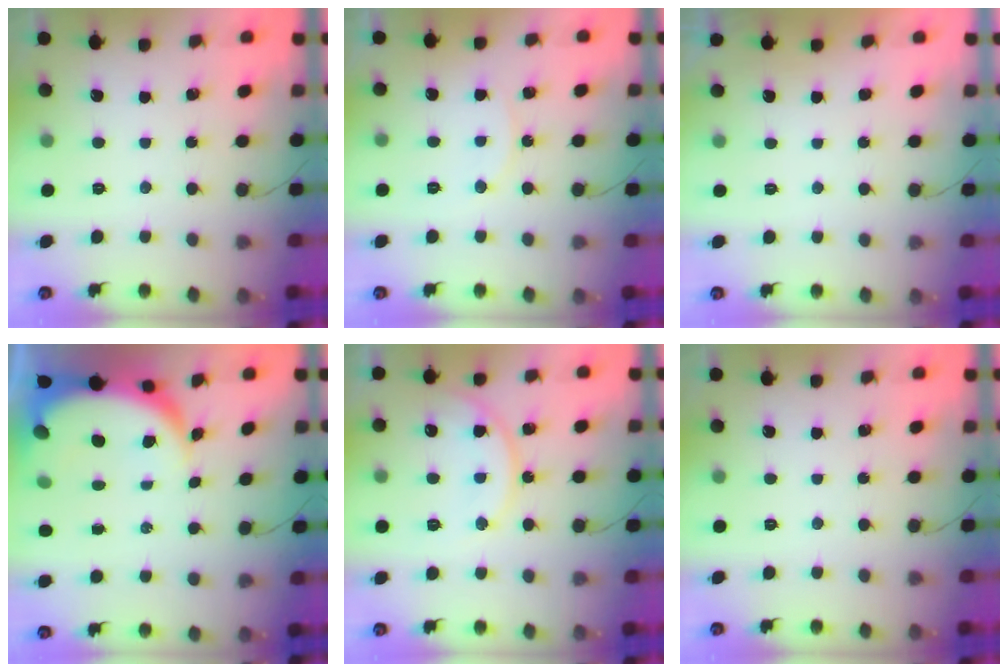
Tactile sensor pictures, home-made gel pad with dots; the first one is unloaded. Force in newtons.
{"total": 5.5, "press": 5.4, "slide": 0.6}
{"total": 1.1, "press": 1.0, "slide": 0.5}
{"total": 8.7, "press": 8.6, "slide": 1.6}
{"total": 12.8, "press": 12.8, "slide": 1.1}
{"total": 0.0}